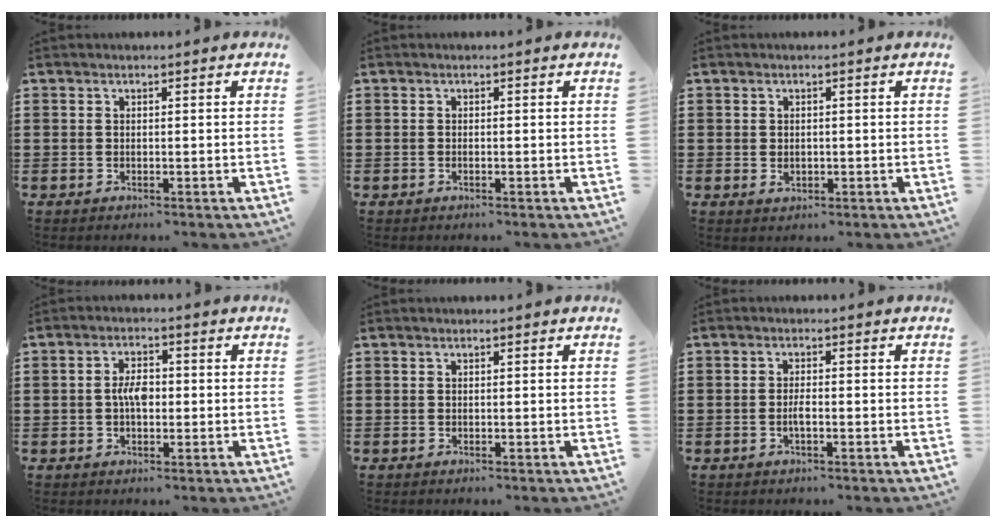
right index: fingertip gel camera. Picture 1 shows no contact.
{"total": 0.0}
{"total": 1.1, "force": [-0.1, 0.6, 0.8], "torque": [-0.018, -0.001, -0.001]}
{"total": 3.6, "force": [-0.2, 1.8, 3.1], "torque": [-0.052, -0.002, -0.005]}
{"total": 0.0}
{"total": 1.7, "force": [-0.5, 0.5, 1.6], "torque": [-0.038, -0.001, -0.012]}